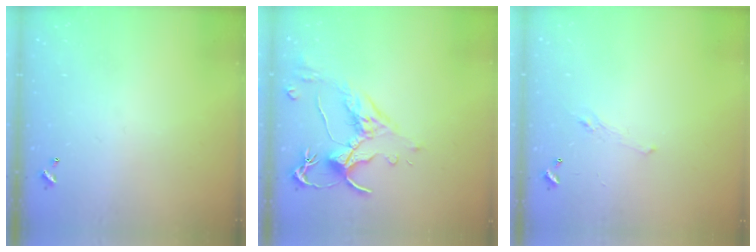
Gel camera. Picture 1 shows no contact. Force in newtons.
{"total": 2.5, "press": 2.1, "slide": 1.4}
{"total": 0.8, "press": 0.1, "slide": 0.8}